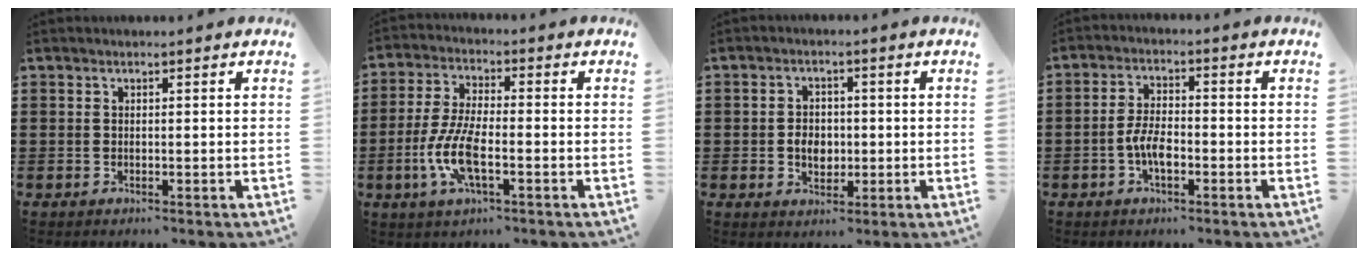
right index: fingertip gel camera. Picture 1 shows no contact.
{"total": 8.4, "force": [-2.8, 2.8, 7.4], "torque": [-0.169, -0.014, -0.056]}
{"total": 3.9, "force": [-0.5, 2.9, 2.5], "torque": [-0.045, 0.005, -0.013]}
{"total": 4.7, "force": [-1.7, 2.0, 3.9], "torque": [-0.094, -0.003, -0.039]}